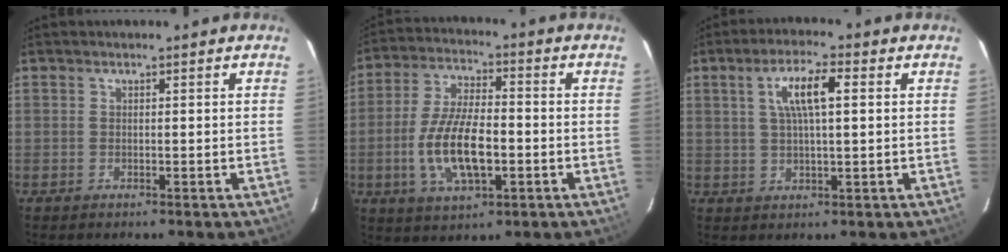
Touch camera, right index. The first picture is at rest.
{"total": 12.8, "force": [-3.1, 5.2, 11.3], "torque": [-0.230, -0.003, -0.054]}
{"total": 7.0, "force": [2.1, 1.6, 6.5], "torque": [-0.121, 0.009, 0.039]}